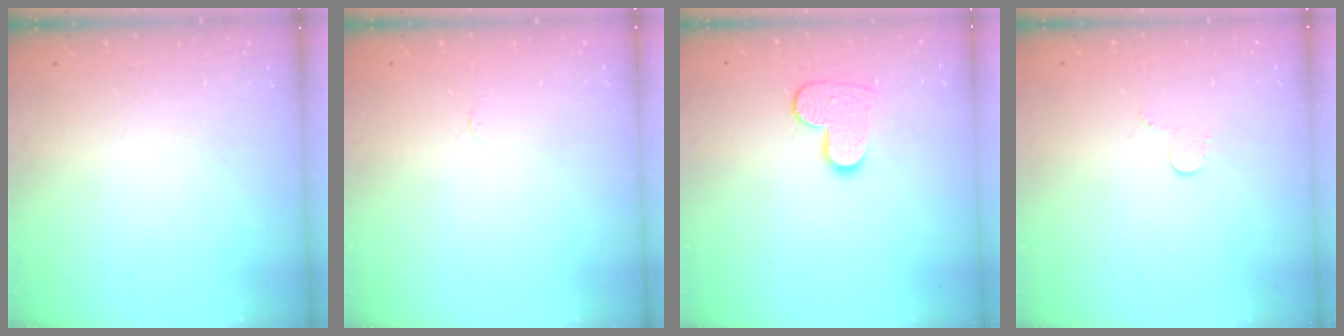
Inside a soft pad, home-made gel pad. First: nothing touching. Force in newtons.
{"total": 2.4, "press": 2.4, "slide": 0.3}
{"total": 9.7, "press": 9.7, "slide": 0.5}
{"total": 3.5, "press": 3.5, "slide": 0.4}